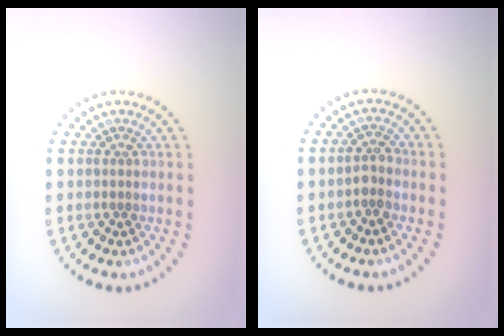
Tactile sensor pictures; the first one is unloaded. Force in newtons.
{"total": 1.7, "press": 1.6, "slide": 0.6}